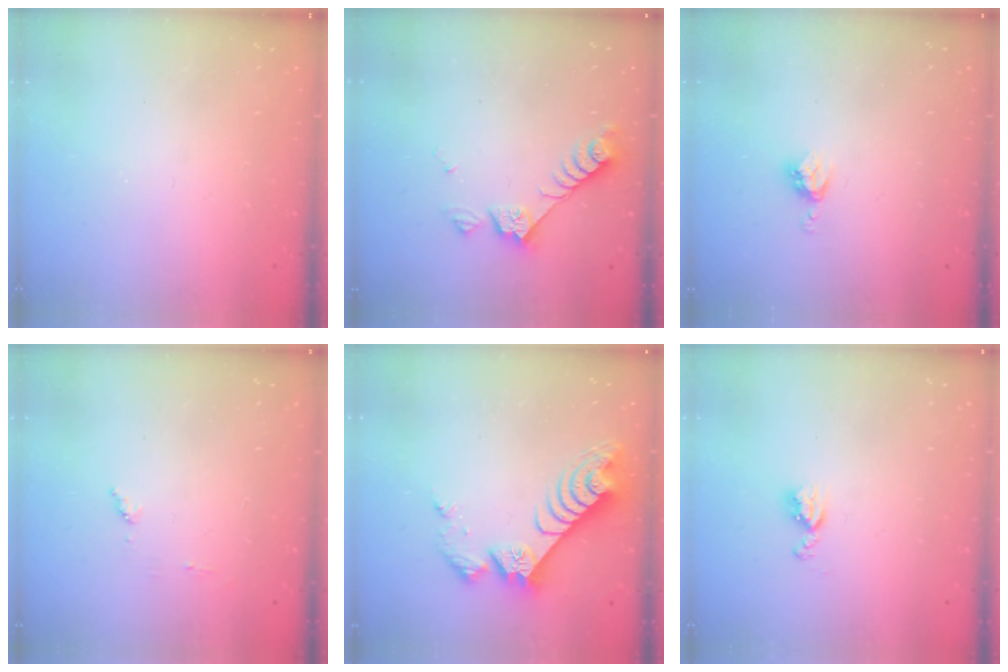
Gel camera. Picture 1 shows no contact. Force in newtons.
{"total": 8.4, "press": 8.3, "slide": 0.8}
{"total": 3.2, "press": 3.1, "slide": 0.4}
{"total": 4.2, "press": 4.2, "slide": 0.4}
{"total": 12.5, "press": 12.5, "slide": 1.1}
{"total": 5.2, "press": 5.2, "slide": 0.8}